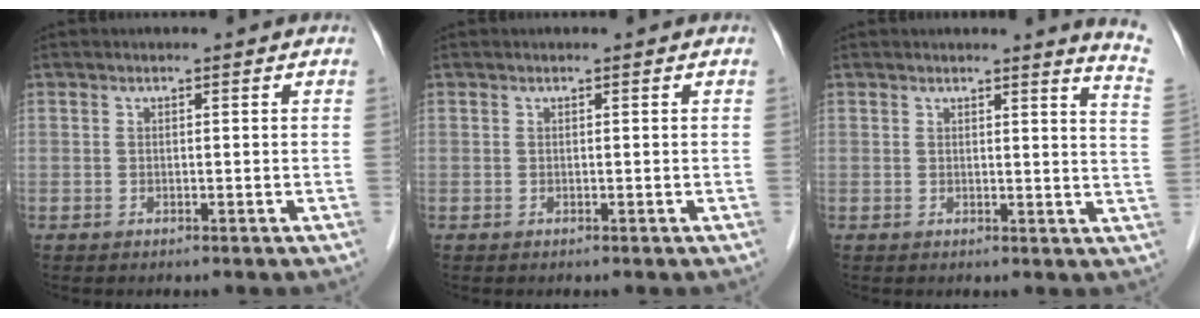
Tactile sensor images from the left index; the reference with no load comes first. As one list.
[{"total": 0.0}, {"total": 5.9, "force": [5.4, -1.1, 2.0], "torque": [-0.025, -0.062, 0.032]}]